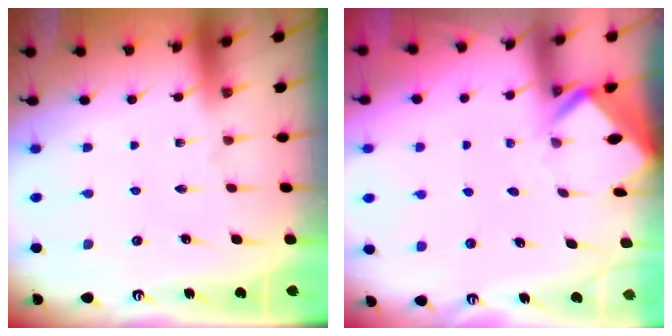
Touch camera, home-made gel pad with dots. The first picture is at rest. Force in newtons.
{"total": 2.8, "press": 2.8, "slide": 0.2}